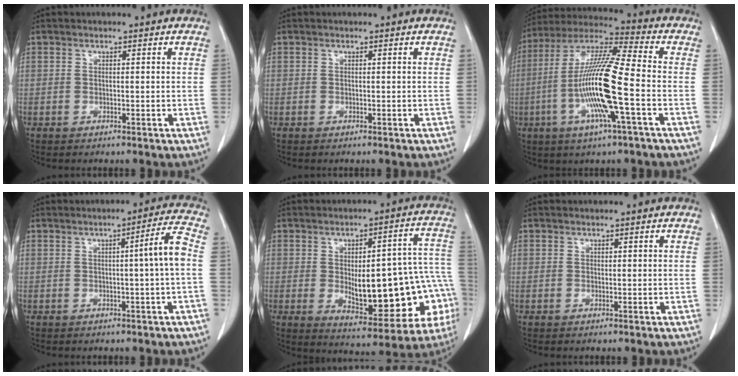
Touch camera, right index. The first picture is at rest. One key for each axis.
{"total": 0.0}
{"total": 16.1, "fx": -3.8, "fy": 0.5, "fz": 15.6, "tx": -0.313, "ty": -0.005, "tz": -0.080}
{"total": 5.1, "fx": -0.3, "fy": -1.0, "fz": 5.0, "tx": -0.072, "ty": 0.006, "tz": -0.004}
{"total": 21.3, "fx": -3.0, "fy": 7.0, "fz": 19.9, "tx": -0.195, "ty": 0.036, "tz": -0.012}
{"total": 0.0}